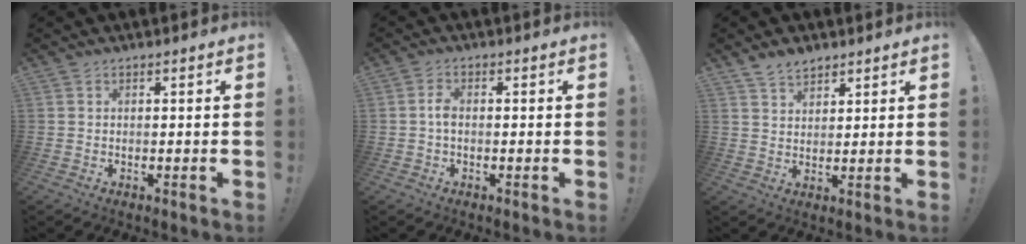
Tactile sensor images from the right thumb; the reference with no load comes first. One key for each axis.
{"total": 3.0, "fx": -0.6, "fy": 1.5, "fz": 2.5, "tx": -0.052, "ty": 0.012, "tz": -0.009}
{"total": 5.1, "fx": 4.1, "fy": 2.6, "fz": 1.7, "tx": -0.037, "ty": -0.019, "tz": 0.078}